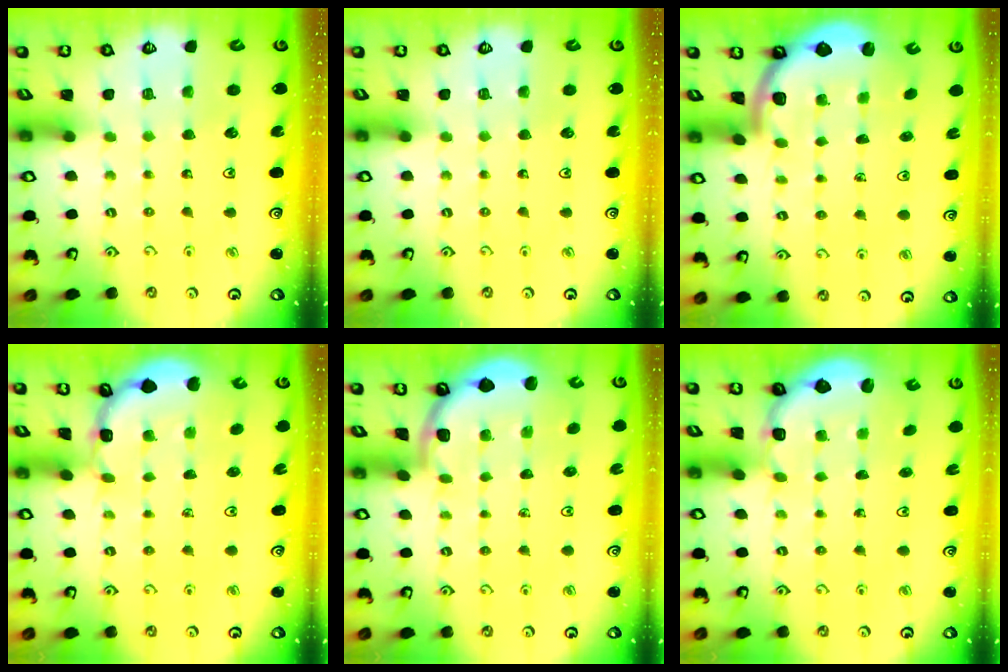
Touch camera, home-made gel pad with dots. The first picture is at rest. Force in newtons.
{"total": 0.0}
{"total": 2.4, "press": 2.4, "slide": 0.3}
{"total": 1.9, "press": 1.9, "slide": 0.2}
{"total": 1.7, "press": 1.7, "slide": 0.1}
{"total": 2.7, "press": 2.0, "slide": 1.9}